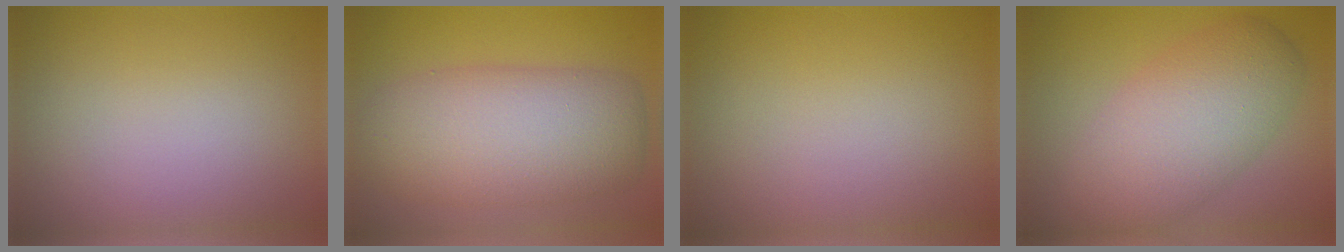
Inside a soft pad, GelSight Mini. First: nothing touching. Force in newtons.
{"total": 8.9, "press": 8.9, "slide": 0.7}
{"total": 0.0}
{"total": 7.9, "press": 7.8, "slide": 0.5}